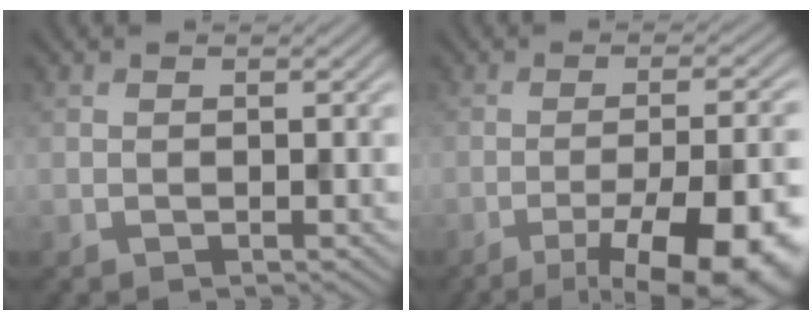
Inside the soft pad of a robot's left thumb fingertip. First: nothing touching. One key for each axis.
{"total": 14.7, "fx": -8.4, "fy": 4.3, "fz": 11.3, "tx": -0.154, "ty": -0.014, "tz": -0.108}